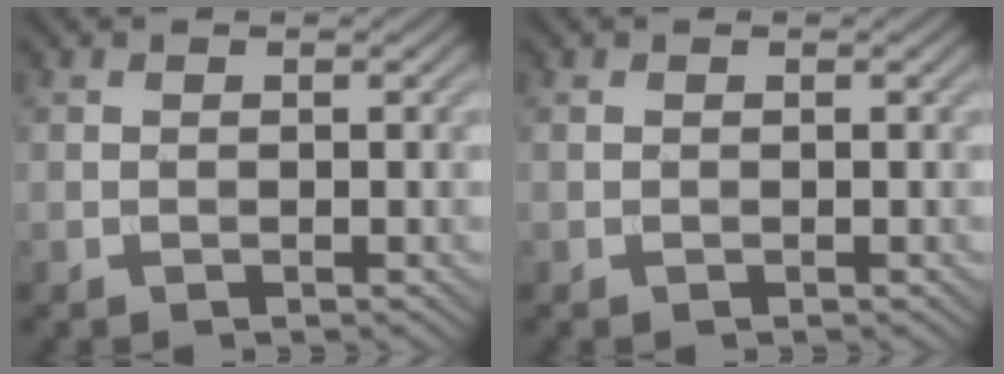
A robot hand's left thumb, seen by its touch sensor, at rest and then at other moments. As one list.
[{"total": 0.0}]